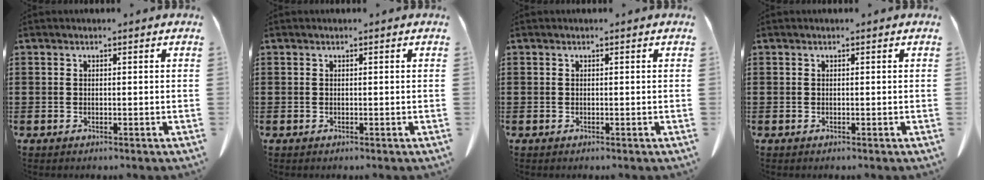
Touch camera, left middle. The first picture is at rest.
{"total": 0.0}
{"total": 0.0}
{"total": 0.0}